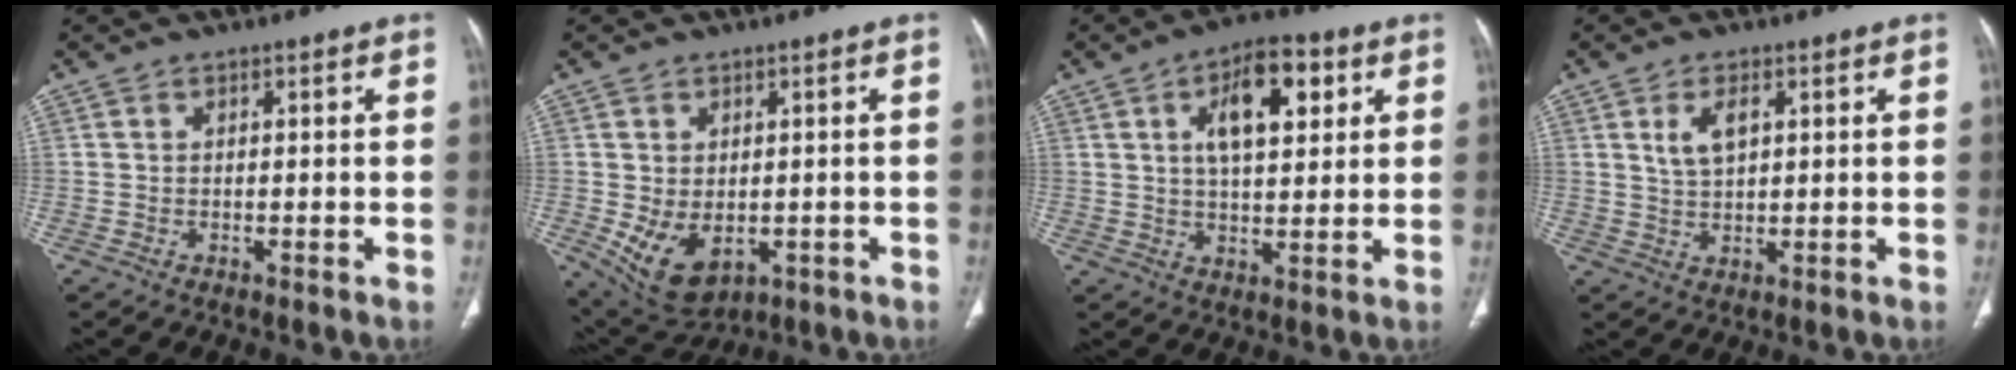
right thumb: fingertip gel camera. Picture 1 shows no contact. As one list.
[{"total": 8.8, "force": [-1.7, 5.8, 6.3], "torque": [-0.098, -0.010, -0.004]}, {"total": 12.3, "force": [4.4, 5.8, 10.0], "torque": [-0.132, -0.004, 0.069]}, {"total": 4.7, "force": [1.7, 2.3, 3.7], "torque": [-0.065, -0.004, 0.036]}]